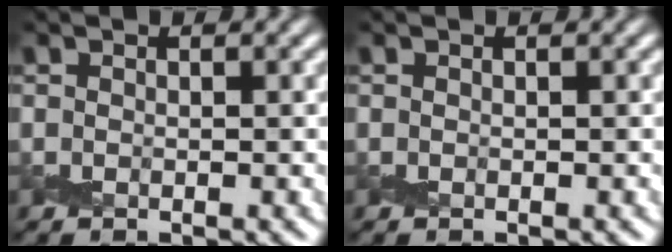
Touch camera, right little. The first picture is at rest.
{"total": 0.0}